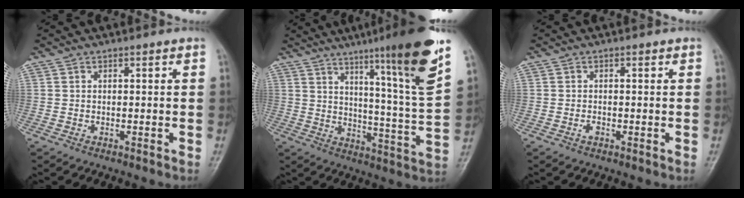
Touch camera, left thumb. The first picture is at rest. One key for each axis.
{"total": 19.6, "fx": 11.9, "fy": 0.4, "fz": 15.6, "tx": -0.207, "ty": -0.064, "tz": 0.171}
{"total": 1.0, "fx": -0.5, "fy": 0.7, "fz": 0.6, "tx": -0.008, "ty": 0.001, "tz": -0.010}